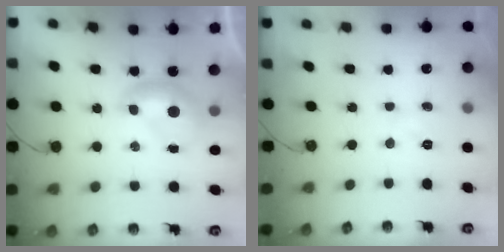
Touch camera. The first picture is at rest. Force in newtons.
{"total": 1.7, "press": 1.6, "slide": 0.4}